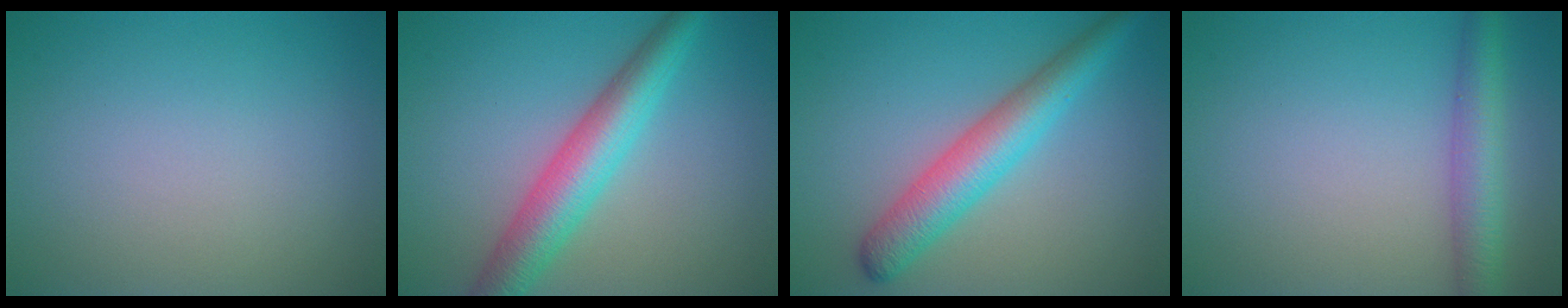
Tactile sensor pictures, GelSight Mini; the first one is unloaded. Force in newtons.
{"total": 5.9, "press": 5.9, "slide": 0.1}
{"total": 5.1, "press": 5.1, "slide": 0.1}
{"total": 3.7, "press": 3.7, "slide": 0.2}